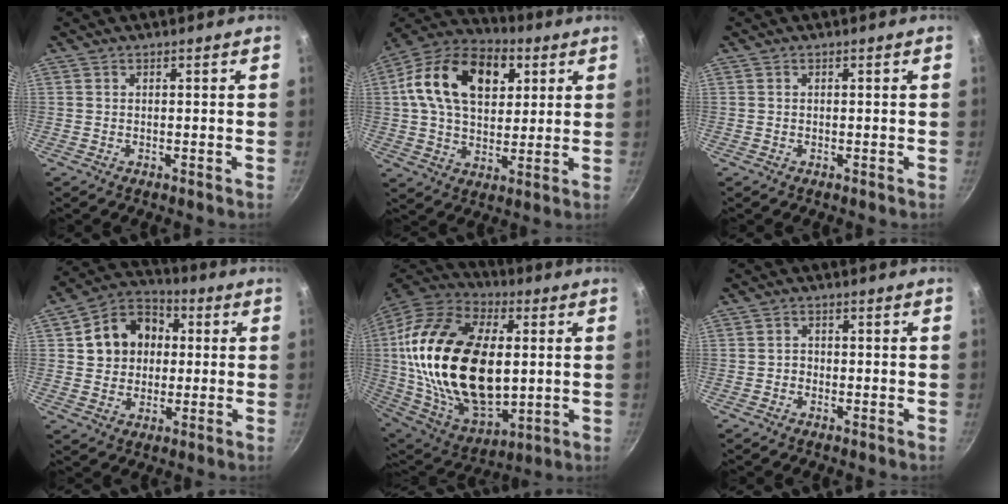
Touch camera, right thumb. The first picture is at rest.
{"total": 20.5, "force": [5.9, 13.3, 14.5], "torque": [-0.222, 0.007, 0.087]}
{"total": 0.0}
{"total": 13.1, "force": [2.0, 10.8, 7.0], "torque": [-0.088, 0.022, 0.020]}
{"total": 33.5, "force": [3.0, 19.5, 27.0], "torque": [-0.498, -0.005, 0.053]}
{"total": 1.4, "force": [-0.7, 1.2, 0.4], "torque": [0.001, 0.008, -0.011]}